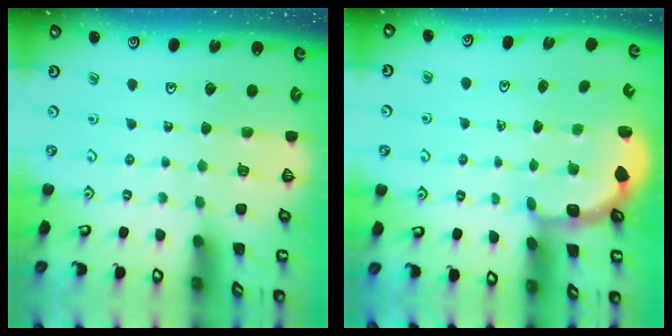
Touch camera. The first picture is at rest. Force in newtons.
{"total": 2.7, "press": 2.4, "slide": 1.4}